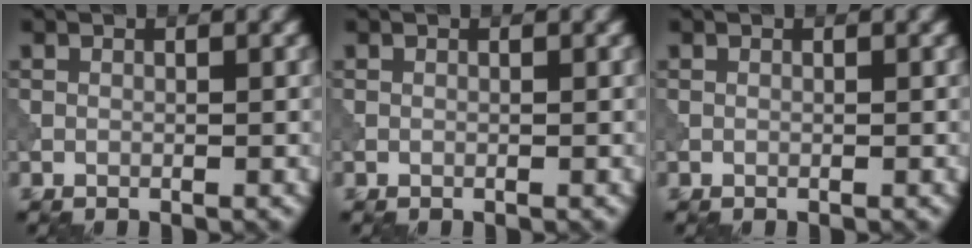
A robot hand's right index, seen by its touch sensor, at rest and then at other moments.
{"total": 0.0}
{"total": 0.0}